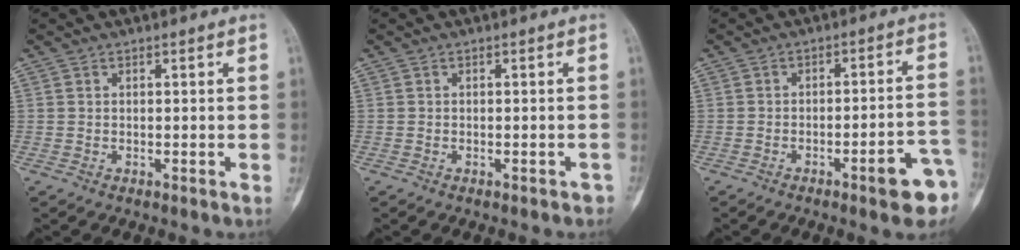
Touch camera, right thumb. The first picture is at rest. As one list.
[{"total": 1.7, "force": [-1.4, 0.7, 0.7], "torque": [-0.010, 0.007, -0.014]}, {"total": 9.3, "force": [-4.7, 1.8, 7.8], "torque": [-0.088, 0.033, -0.056]}]